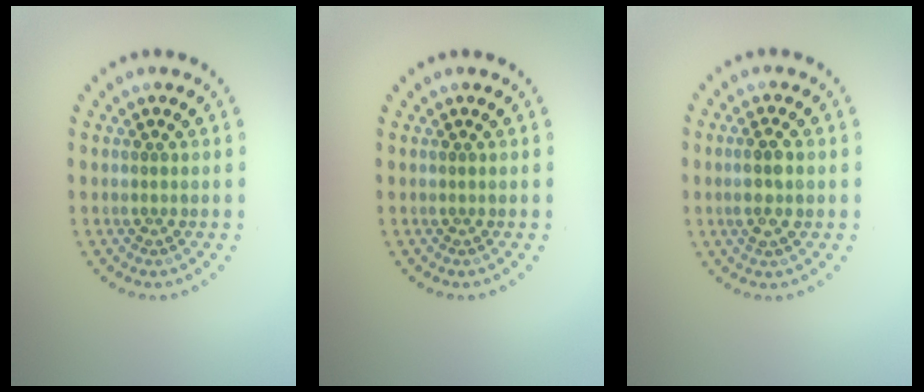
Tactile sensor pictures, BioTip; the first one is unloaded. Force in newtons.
{"total": 0.0}
{"total": 2.2, "press": 2.1, "slide": 0.8}